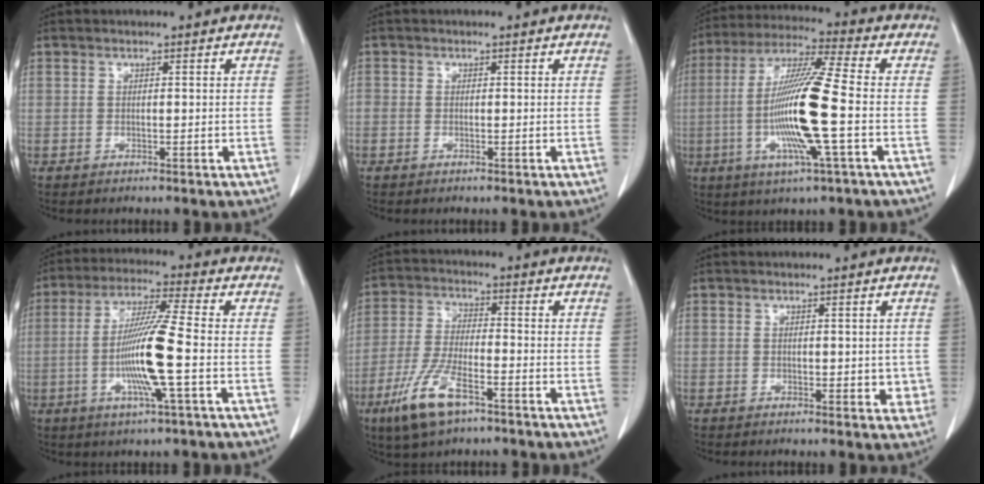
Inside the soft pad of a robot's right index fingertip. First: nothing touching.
{"total": 1.5, "force": [-0.1, 1.4, 0.4], "torque": [-0.005, 0.009, -0.001]}
{"total": 15.3, "force": [-2.7, -0.2, 15.0], "torque": [-0.302, -0.008, -0.062]}
{"total": 11.5, "force": [-2.3, -0.6, 11.2], "torque": [-0.222, -0.009, -0.051]}
{"total": 10.0, "force": [-5.6, 2.7, 7.8], "torque": [-0.168, -0.016, -0.101]}
{"total": 2.9, "force": [0.1, 1.8, 2.3], "torque": [-0.014, -0.002, 0.003]}